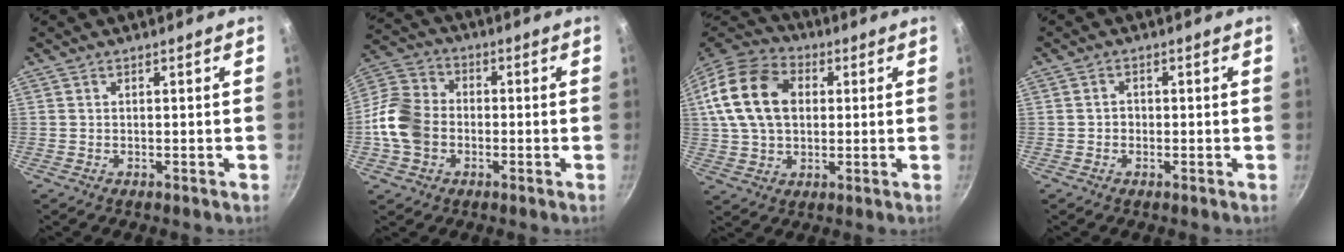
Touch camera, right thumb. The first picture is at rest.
{"total": 11.8, "force": [-2.2, 9.2, 7.0], "torque": [-0.116, 0.022, -0.061]}
{"total": 18.2, "force": [3.6, 13.0, 12.2], "torque": [-0.211, 0.023, 0.058]}
{"total": 1.3, "force": [-0.3, 1.2, 0.5], "torque": [-0.005, 0.005, -0.007]}